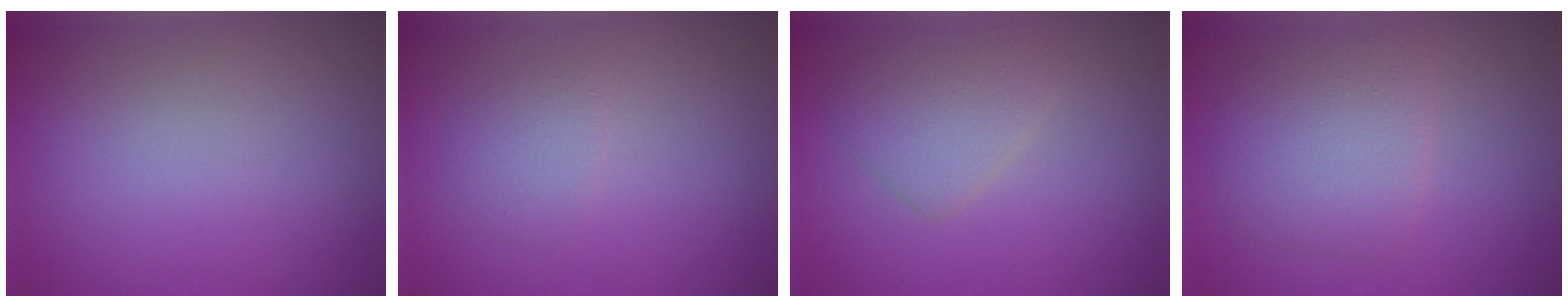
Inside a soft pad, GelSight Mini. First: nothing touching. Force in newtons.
{"total": 1.6, "press": 1.6, "slide": 0.1}
{"total": 2.9, "press": 2.9, "slide": 0.2}
{"total": 4.0, "press": 4.0, "slide": 0.1}